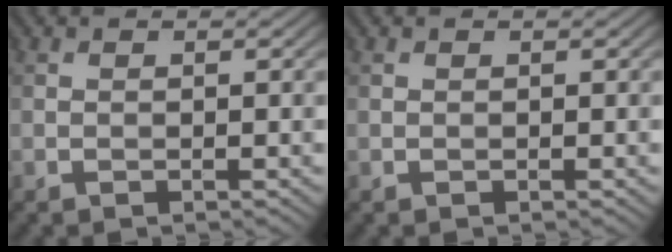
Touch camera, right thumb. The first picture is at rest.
{"total": 0.0}